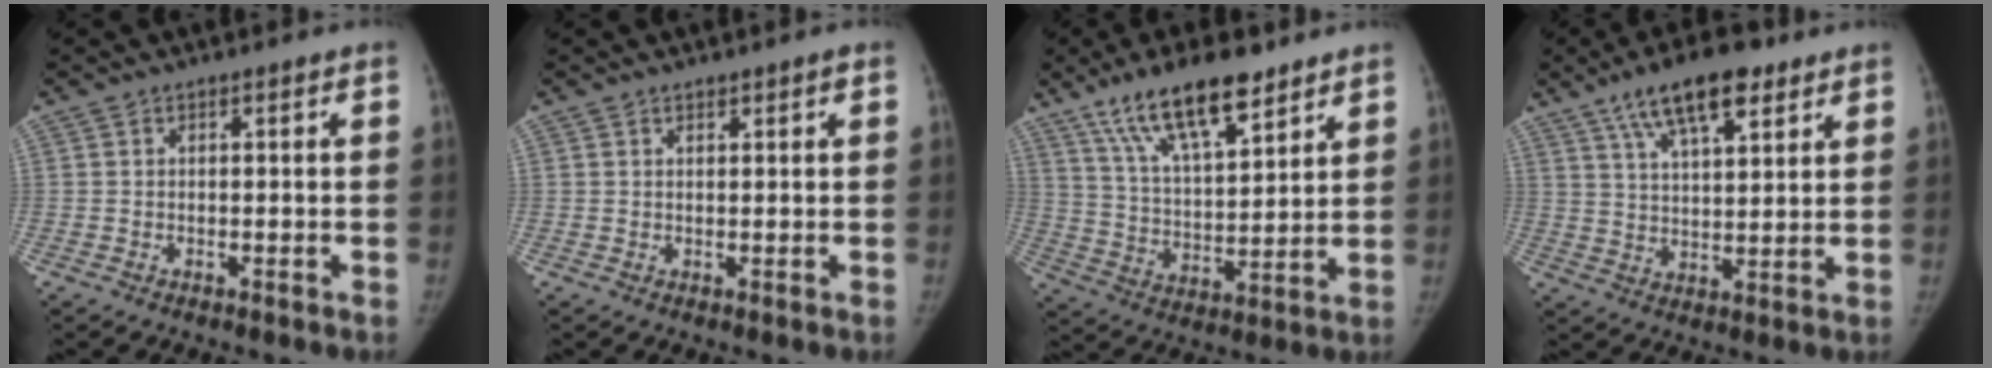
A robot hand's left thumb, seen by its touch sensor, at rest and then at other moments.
{"total": 0.8, "force": [0.7, 0.3, 0.4], "torque": [0.001, -0.003, 0.010]}
{"total": 15.8, "force": [10.6, 5.3, 10.5], "torque": [-0.156, -0.045, 0.195]}
{"total": 12.9, "force": [7.8, 4.9, 9.1], "torque": [-0.128, -0.024, 0.131]}